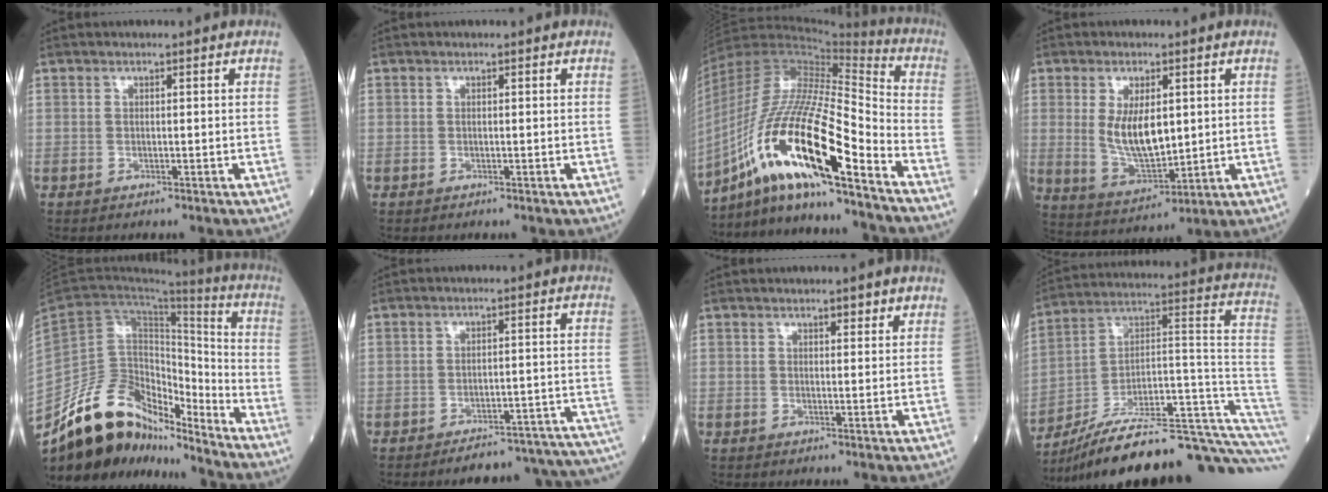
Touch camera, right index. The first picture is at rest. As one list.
[{"total": 0.0}, {"total": 21.3, "force": [-12.4, 2.7, 17.1], "torque": [-0.365, -0.020, -0.228]}, {"total": 9.0, "force": [1.2, 3.6, 8.1], "torque": [-0.161, -0.008, 0.033]}, {"total": 18.8, "force": [-15.5, 7.2, 7.9], "torque": [-0.135, 0.046, -0.264]}, {"total": 17.0, "force": [-16.4, 1.9, 3.8], "torque": [0.018, 0.029, -0.195]}, {"total": 1.9, "force": [1.3, 0.5, 1.2], "torque": [-0.017, -0.001, 0.018]}, {"total": 28.6, "force": [-23.3, 0.9, 16.6], "torque": [-0.142, 0.031, -0.352]}]